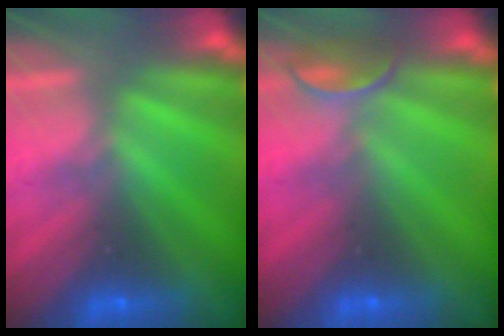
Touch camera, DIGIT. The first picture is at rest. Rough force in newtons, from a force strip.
{"total": 2.4}